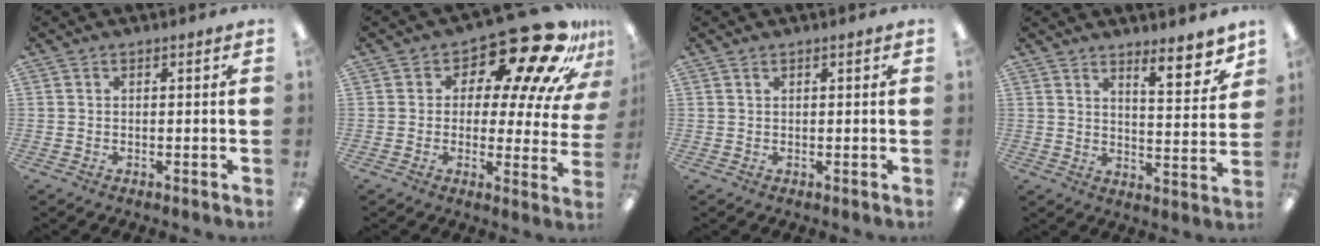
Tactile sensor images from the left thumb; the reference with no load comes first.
{"total": 19.8, "force": [13.8, 7.8, 12.0], "torque": [-0.157, -0.104, 0.220]}
{"total": 0.7, "force": [0.4, 0.3, 0.4], "torque": [-0.009, 0.004, 0.007]}
{"total": 9.4, "force": [7.6, 2.1, 5.1], "torque": [-0.048, -0.062, 0.122]}